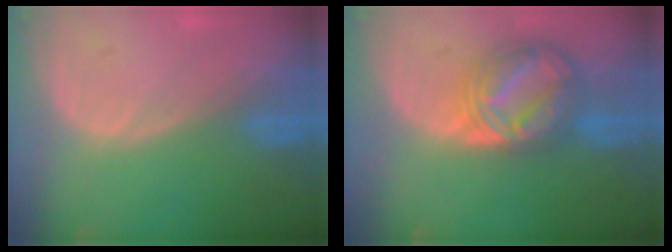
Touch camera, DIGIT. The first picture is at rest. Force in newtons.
{"total": 8.8, "press": 8.8, "slide": 0.6}